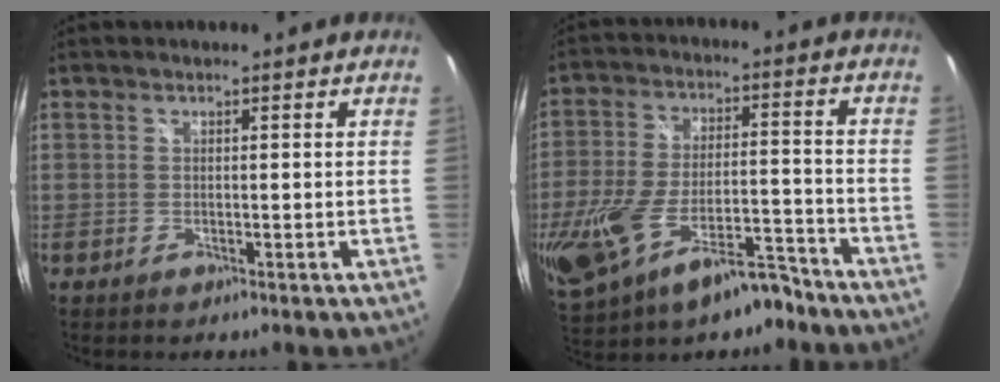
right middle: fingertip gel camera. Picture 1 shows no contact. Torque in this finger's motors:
{"motor_torque": [2.12, -0.02, 0.80, 0.17]}